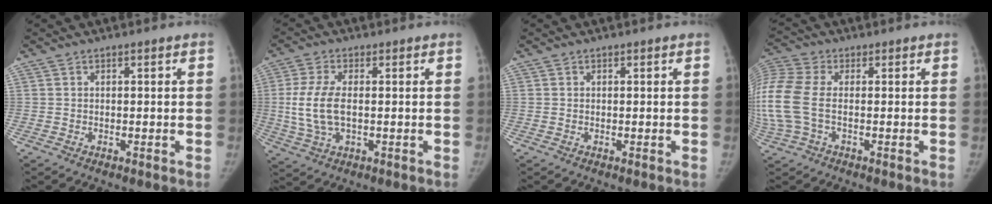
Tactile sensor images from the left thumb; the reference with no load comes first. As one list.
[{"total": 8.5, "force": [0.0, 4.3, 7.3], "torque": [-0.167, -0.001, 0.001]}, {"total": 0.0}, {"total": 13.4, "force": [-0.6, 7.9, 10.8], "torque": [-0.291, 0.016, -0.012]}]